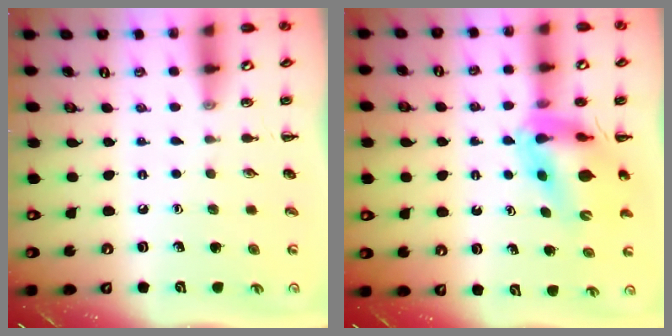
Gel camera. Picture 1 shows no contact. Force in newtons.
{"total": 12.4, "press": 11.8, "slide": 3.7}